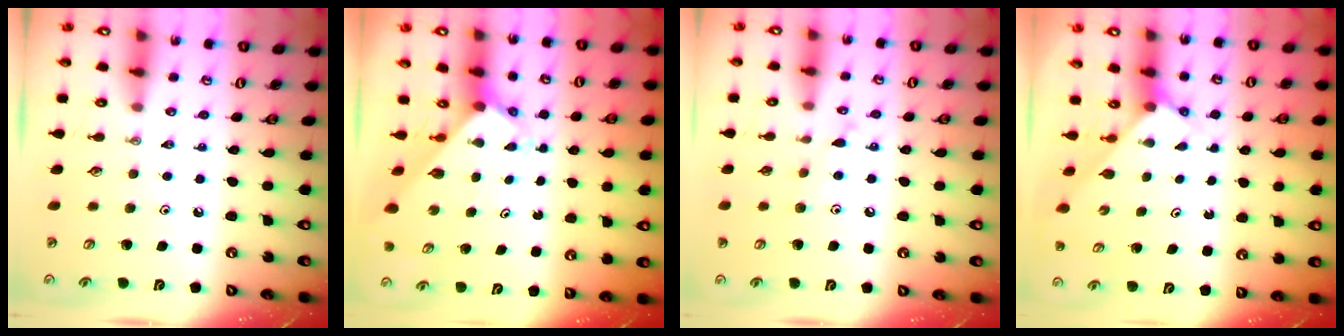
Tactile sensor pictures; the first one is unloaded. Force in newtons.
{"total": 2.5, "press": 2.5, "slide": 0.2}
{"total": 7.1, "press": 7.1, "slide": 0.5}
{"total": 2.7, "press": 2.7, "slide": 0.2}